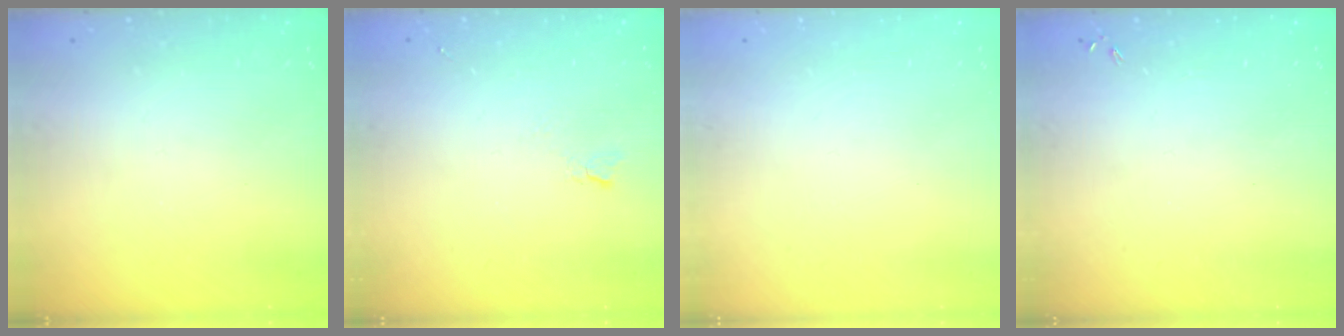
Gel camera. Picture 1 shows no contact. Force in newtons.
{"total": 2.7, "press": 2.6, "slide": 0.5}
{"total": 0.0}
{"total": 0.0}